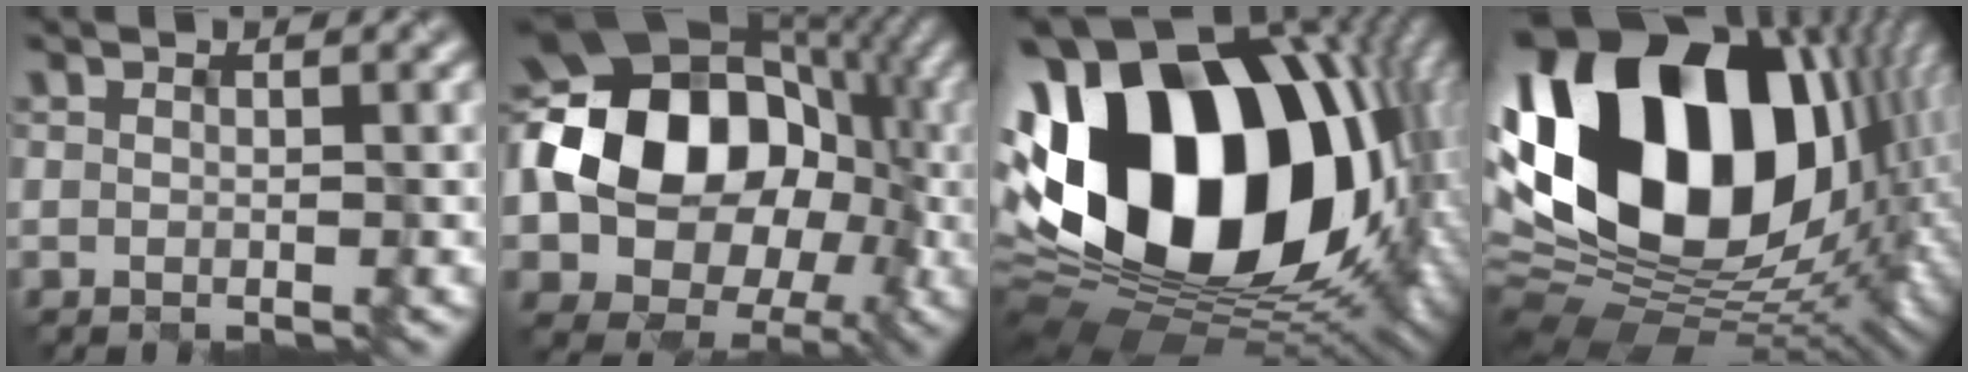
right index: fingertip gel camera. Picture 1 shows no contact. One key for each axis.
{"total": 16.6, "fx": 0.1, "fy": 13.0, "fz": 10.3, "tx": -0.156, "ty": 0.009, "tz": -0.006}
{"total": 21.1, "fx": 1.7, "fy": 14.0, "fz": 15.7, "tx": -0.319, "ty": -0.004, "tz": 0.032}
{"total": 21.6, "fx": 4.2, "fy": 13.6, "fz": 16.2, "tx": -0.336, "ty": 0.011, "tz": 0.073}